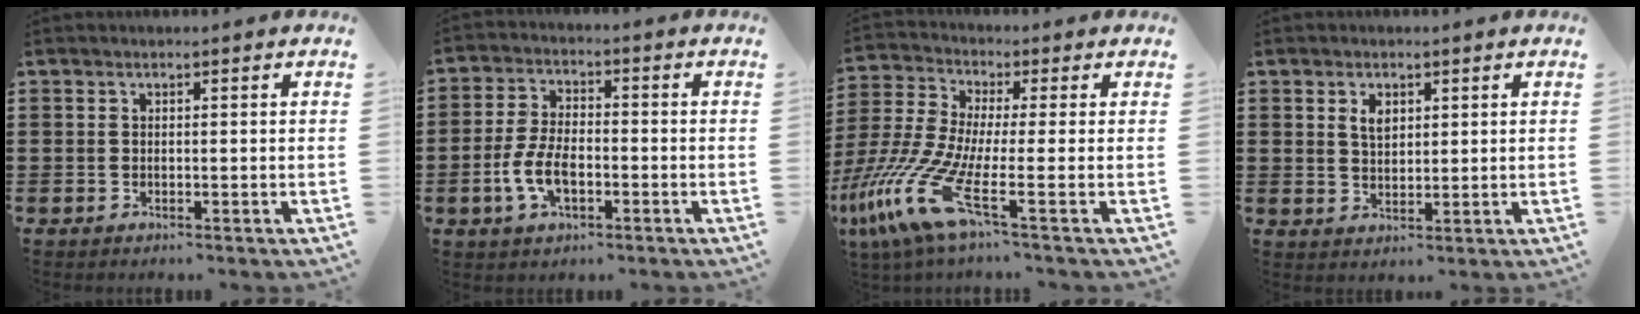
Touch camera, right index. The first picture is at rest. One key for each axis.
{"total": 6.5, "fx": -2.2, "fy": 3.3, "fz": 5.2, "tx": -0.122, "ty": -0.001, "tz": -0.047}
{"total": 12.4, "fx": -5.1, "fy": 2.5, "fz": 11.1, "tx": -0.278, "ty": -0.016, "tz": -0.106}
{"total": 2.6, "fx": 1.2, "fy": 1.6, "fz": 1.7, "tx": -0.039, "ty": 0.005, "tz": 0.023}